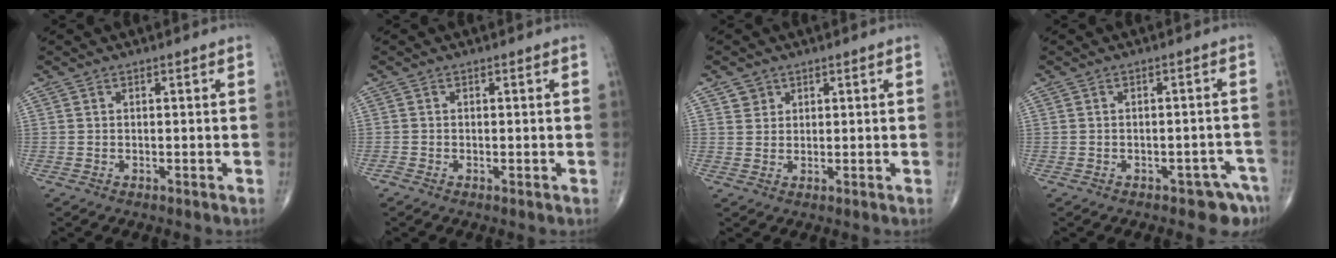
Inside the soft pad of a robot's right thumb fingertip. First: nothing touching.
{"total": 0.6, "force": [-0.3, 0.3, 0.4], "torque": [-0.010, -0.003, -0.009]}
{"total": 2.2, "force": [1.3, 1.8, 0.2], "torque": [0.016, -0.007, 0.015]}
{"total": 4.7, "force": [-3.1, 2.4, 2.6], "torque": [-0.018, 0.024, -0.034]}